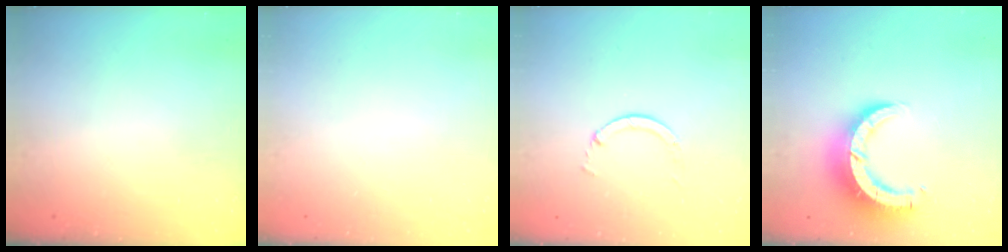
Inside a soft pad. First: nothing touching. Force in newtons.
{"total": 0.0}
{"total": 1.3, "press": 1.2, "slide": 0.3}
{"total": 10.0, "press": 9.9, "slide": 1.2}